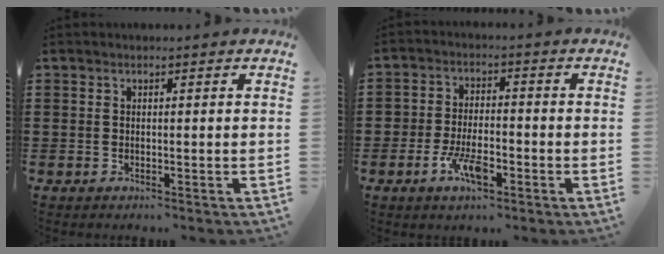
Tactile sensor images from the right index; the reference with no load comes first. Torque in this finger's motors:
{"motor_torque": [0.99, 1.15, 0.06, -0.01]}